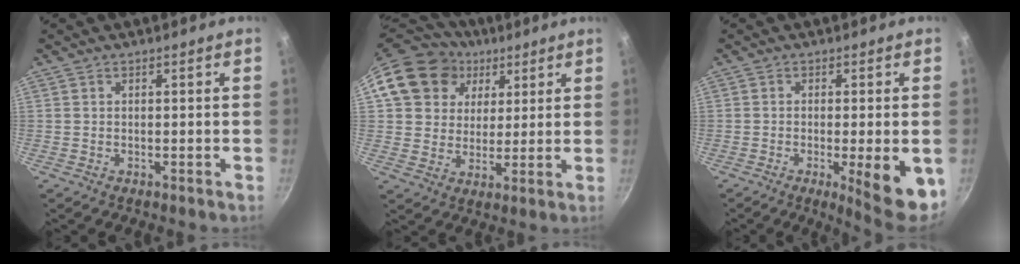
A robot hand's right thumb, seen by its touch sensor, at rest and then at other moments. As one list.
[{"total": 16.5, "force": [6.2, 14.0, 6.1], "torque": [-0.098, 0.016, 0.106]}, {"total": 10.1, "force": [-2.9, 1.9, 9.5], "torque": [-0.120, -0.004, -0.034]}]